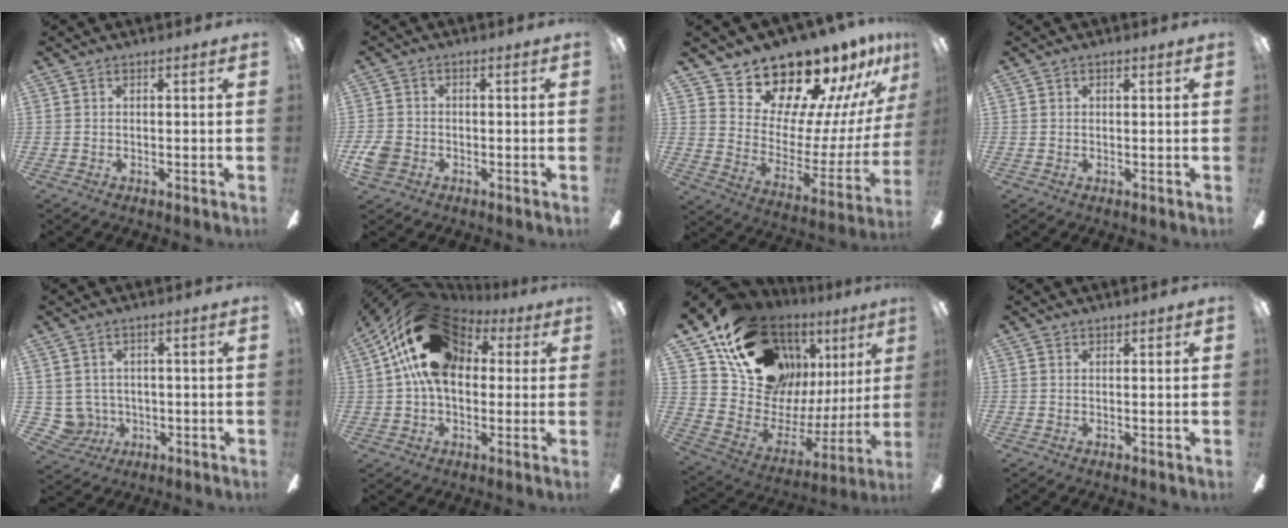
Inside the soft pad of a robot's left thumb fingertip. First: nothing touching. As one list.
[{"total": 4.9, "force": [-2.3, 3.7, 2.2], "torque": [-0.051, 0.011, -0.044]}, {"total": 18.0, "force": [16.7, 5.4, 4.1], "torque": [-0.072, -0.155, 0.294]}, {"total": 0.9, "force": [0.3, 0.8, 0.4], "torque": [0.000, 0.001, 0.003]}, {"total": 5.4, "force": [0.3, 5.3, 0.8], "torque": [-0.052, -0.005, 0.010]}, {"total": 20.3, "force": [6.6, 13.5, 13.7], "torque": [-0.263, -0.001, 0.118]}, {"total": 21.1, "force": [14.5, 12.6, 8.8], "torque": [-0.148, -0.102, 0.280]}, {"total": 0.6, "force": [0.5, 0.4, 0.0], "torque": [0.007, -0.003, 0.008]}]